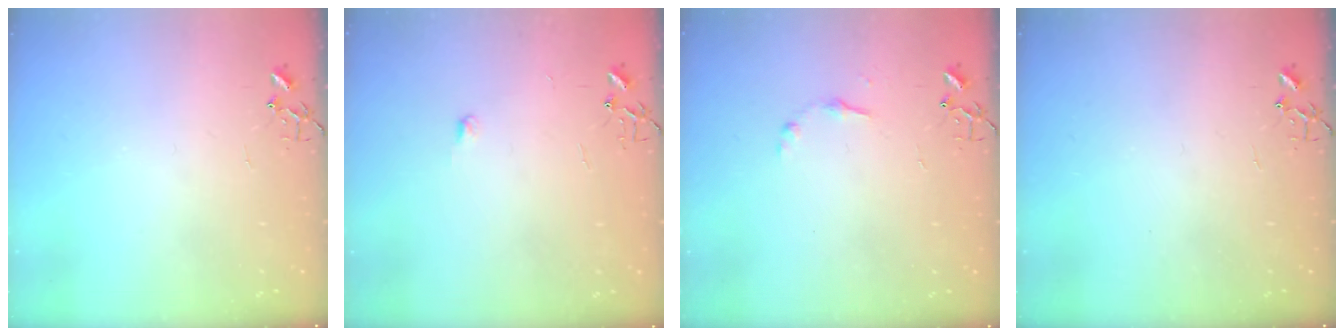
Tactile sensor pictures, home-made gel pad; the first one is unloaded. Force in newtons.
{"total": 4.1, "press": 4.0, "slide": 0.5}
{"total": 6.5, "press": 6.5, "slide": 0.7}
{"total": 0.0}